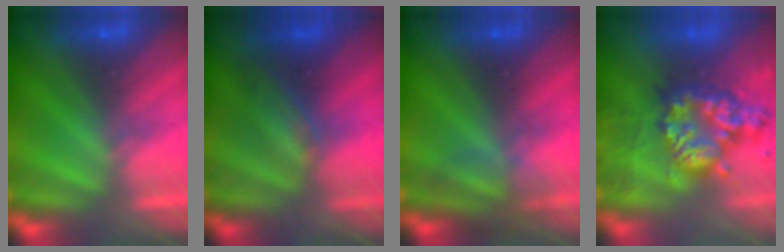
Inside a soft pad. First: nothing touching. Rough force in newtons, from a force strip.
{"total": 3.3}
{"total": 2.6}
{"total": 7.3}